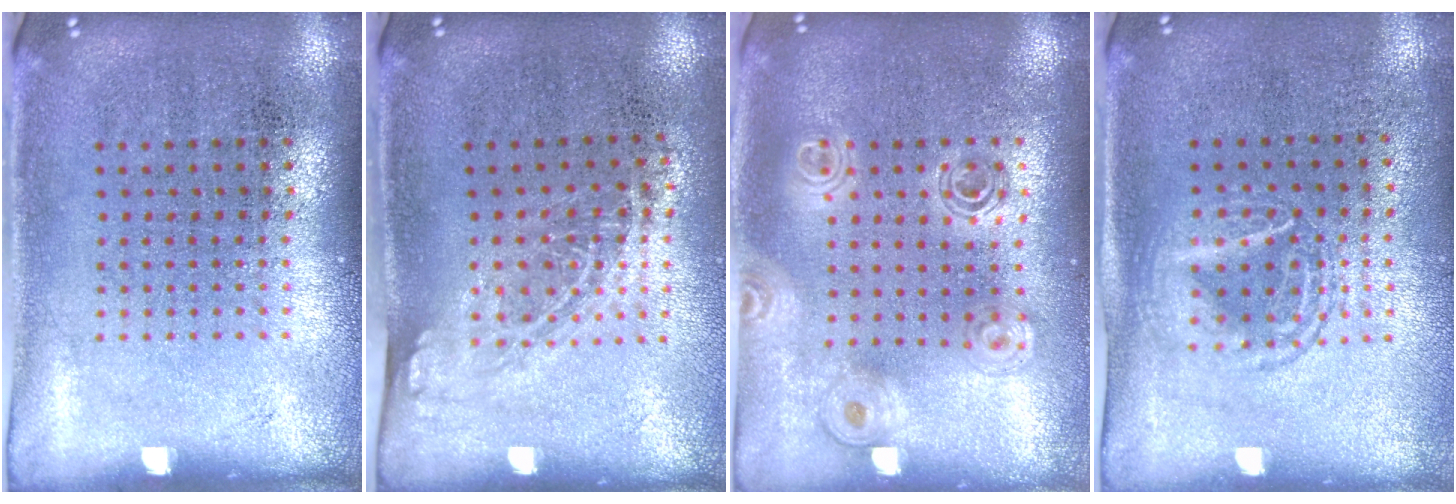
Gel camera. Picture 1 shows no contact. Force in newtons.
{"total": 1.3, "press": 1.0, "slide": 0.9}
{"total": 1.5, "press": 1.4, "slide": 0.7}
{"total": 1.4, "press": 1.3, "slide": 0.6}